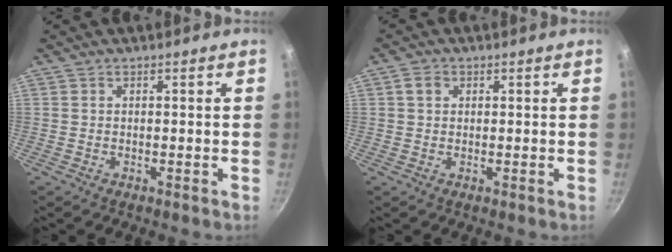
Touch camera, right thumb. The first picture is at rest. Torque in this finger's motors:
{"motor_torque": [-0.17, 1.04, 0.55, -0.04, -0.01]}